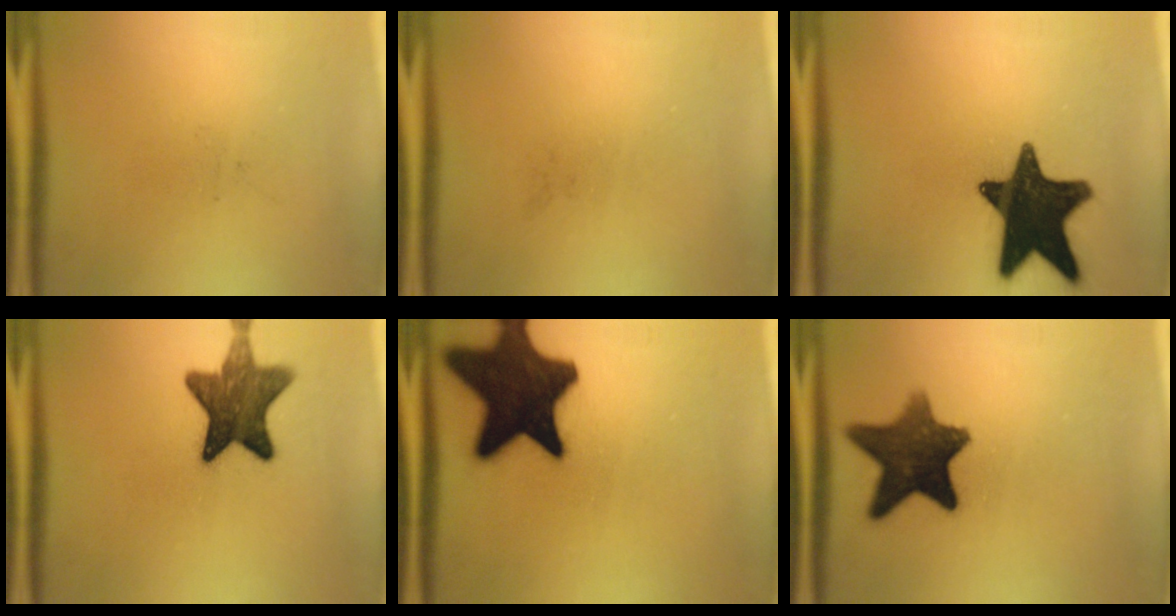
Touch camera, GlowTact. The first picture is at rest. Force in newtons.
{"total": 0.0}
{"total": 18.1}
{"total": 11.5}
{"total": 17.5}
{"total": 11.8}